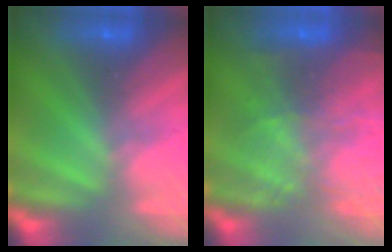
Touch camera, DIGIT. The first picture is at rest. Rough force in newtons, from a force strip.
{"total": 9.6}